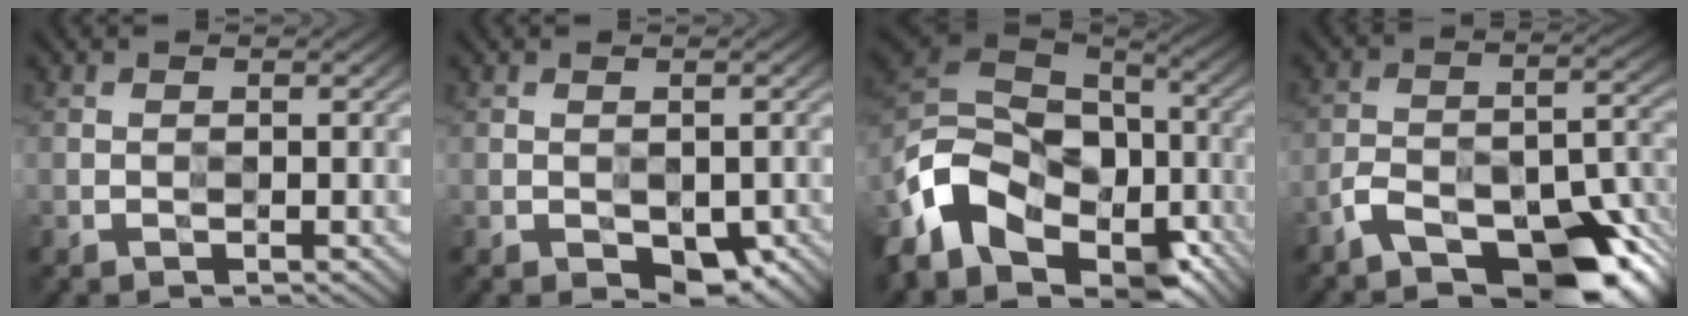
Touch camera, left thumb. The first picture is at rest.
{"total": 4.8, "force": [-2.3, 2.8, 3.2], "torque": [-0.041, -0.012, -0.030]}
{"total": 16.5, "force": [-8.7, 11.0, 8.8], "torque": [-0.251, -0.034, -0.145]}
{"total": 12.6, "force": [-8.7, 5.4, 7.3], "torque": [-0.124, -0.003, -0.152]}